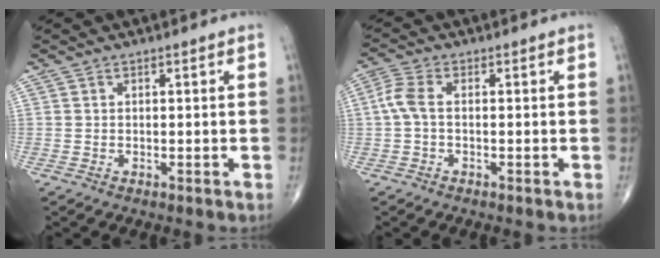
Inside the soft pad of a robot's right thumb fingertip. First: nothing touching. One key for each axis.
{"total": 4.0, "fx": -0.2, "fy": 1.9, "fz": 3.5, "tx": -0.094, "ty": 0.009, "tz": -0.012}